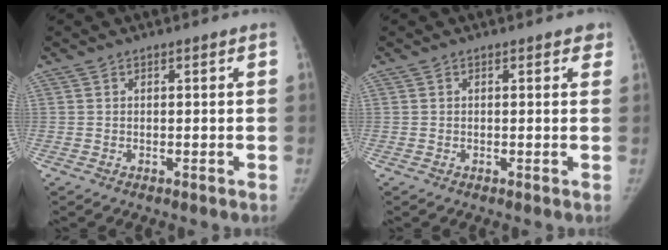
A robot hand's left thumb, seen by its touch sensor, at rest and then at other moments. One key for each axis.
{"total": 1.6, "fx": 1.0, "fy": 0.9, "fz": 0.9, "tx": 0.008, "ty": -0.002, "tz": 0.005}